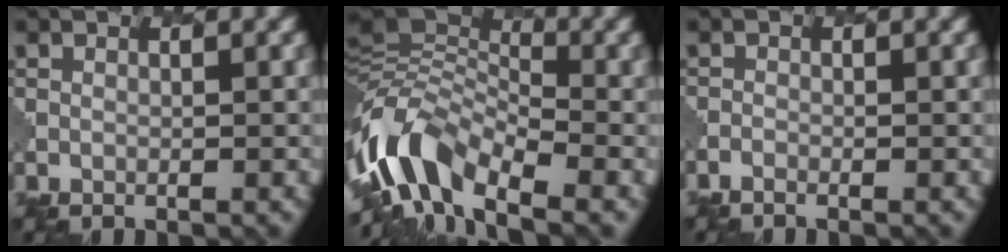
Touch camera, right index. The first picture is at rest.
{"total": 9.5, "force": [-4.6, 4.8, 6.8], "torque": [-0.123, 0.003, -0.103]}
{"total": 0.9, "force": [-0.8, 0.2, 0.1], "torque": [-0.002, -0.006, -0.020]}